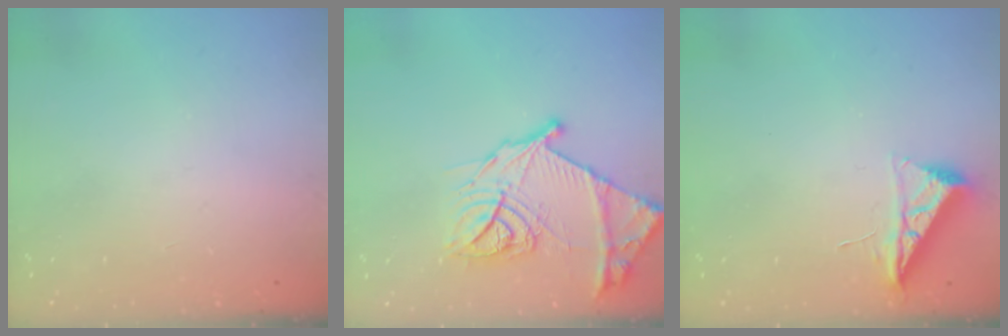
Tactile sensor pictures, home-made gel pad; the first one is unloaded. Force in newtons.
{"total": 19.1, "press": 19.0, "slide": 1.8}
{"total": 7.0, "press": 6.9, "slide": 0.8}